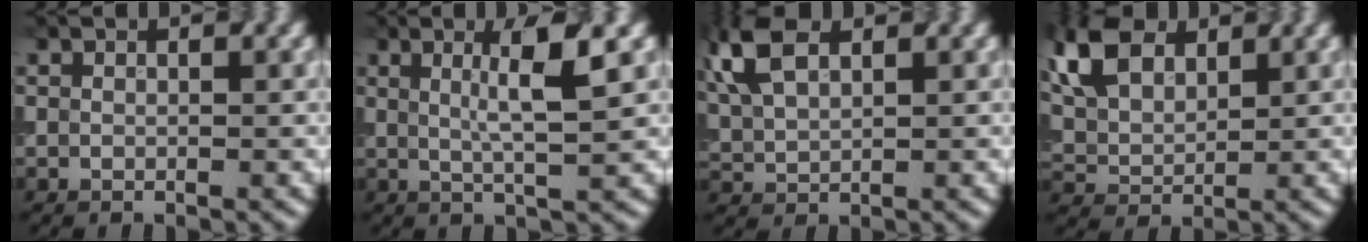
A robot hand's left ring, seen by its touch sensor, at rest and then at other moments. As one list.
[{"total": 4.1, "force": [1.0, 0.3, 4.0], "torque": [-0.063, 0.007, 0.021]}, {"total": 6.9, "force": [3.4, 3.7, 4.8], "torque": [-0.135, 0.036, 0.063]}, {"total": 7.5, "force": [3.7, 4.6, 4.7], "torque": [-0.130, 0.026, 0.076]}]